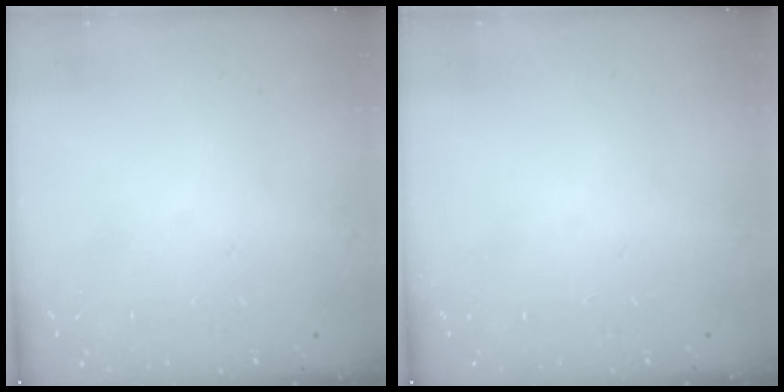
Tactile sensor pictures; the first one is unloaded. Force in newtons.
{"total": 0.0}